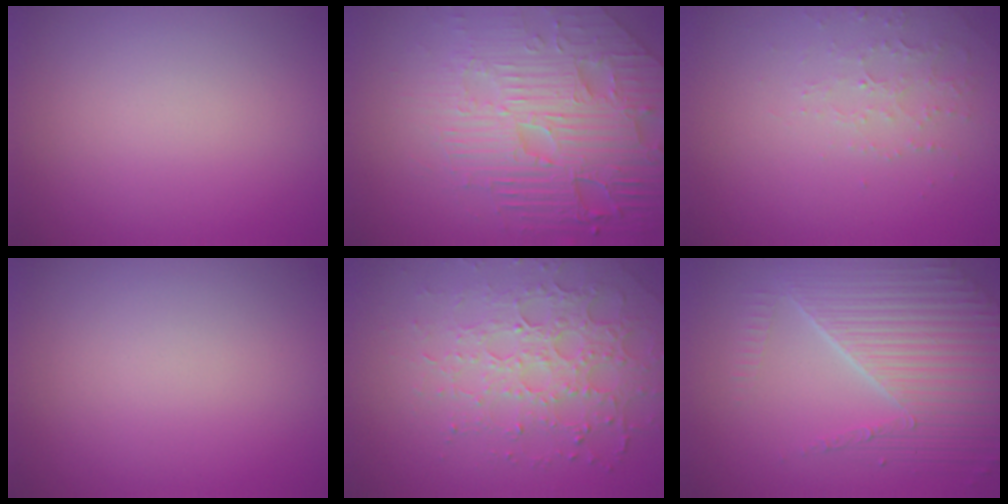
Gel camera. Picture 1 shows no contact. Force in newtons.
{"total": 8.6, "press": 6.2, "slide": 6.0}
{"total": 1.9, "press": 1.8, "slide": 0.6}
{"total": 0.0}
{"total": 4.9, "press": 4.3, "slide": 2.3}
{"total": 7.0, "press": 5.1, "slide": 4.8}